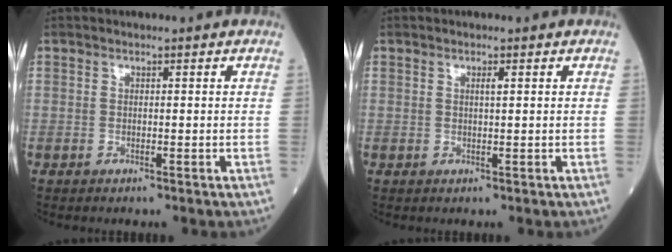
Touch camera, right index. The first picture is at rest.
{"total": 0.8, "force": [0.3, 0.0, 0.7], "torque": [-0.015, 0.001, 0.006]}